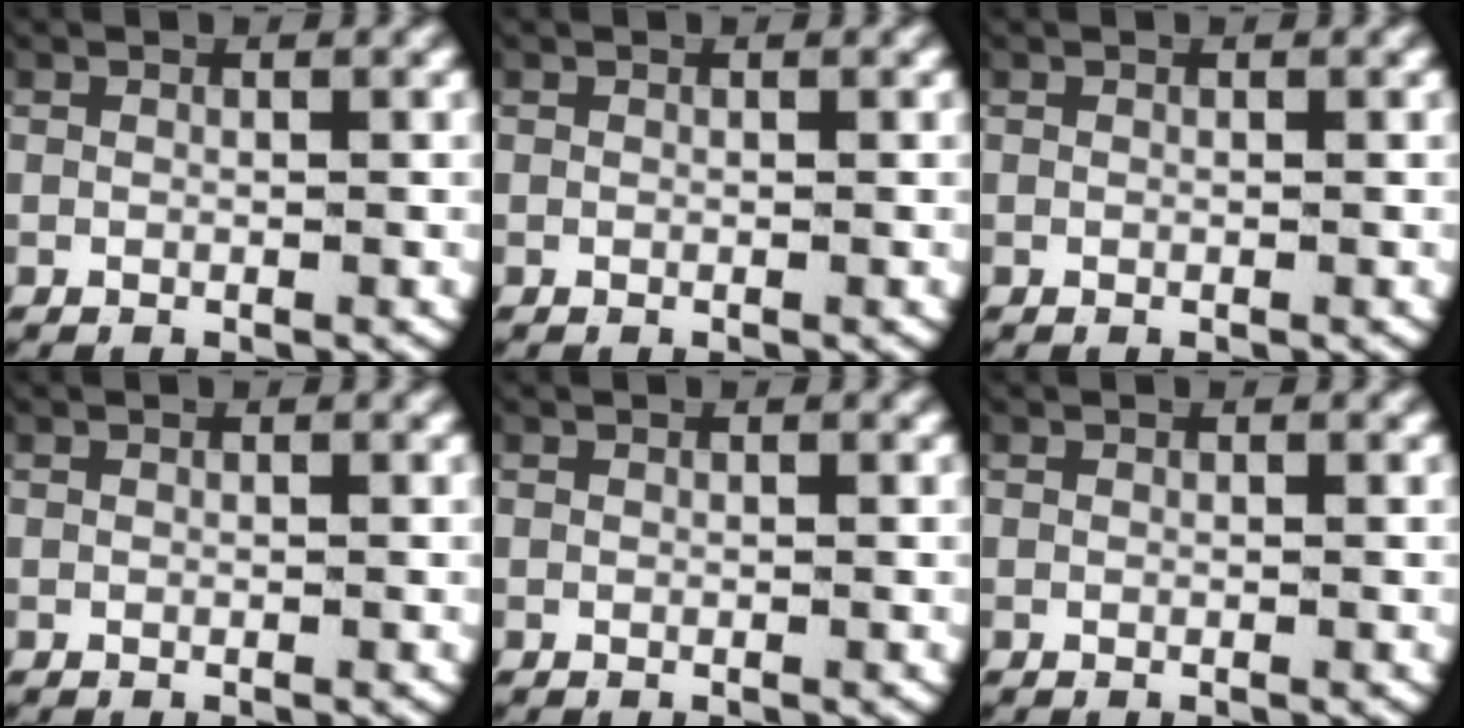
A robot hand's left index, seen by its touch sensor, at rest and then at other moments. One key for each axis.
{"total": 0.0}
{"total": 0.0}
{"total": 0.0}
{"total": 0.0}
{"total": 0.0}